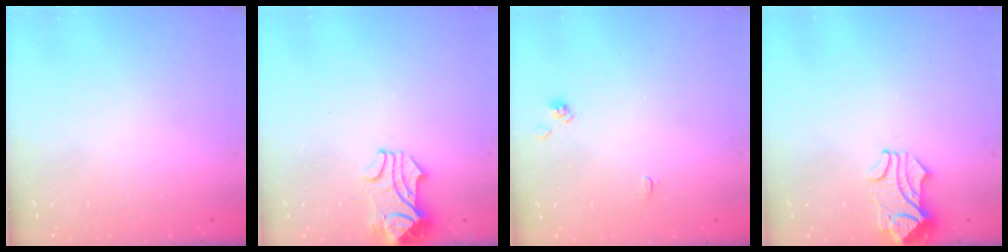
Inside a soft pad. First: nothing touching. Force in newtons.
{"total": 2.2, "press": 2.1, "slide": 0.5}
{"total": 2.1, "press": 2.1, "slide": 0.3}
{"total": 2.9, "press": 2.9, "slide": 0.6}